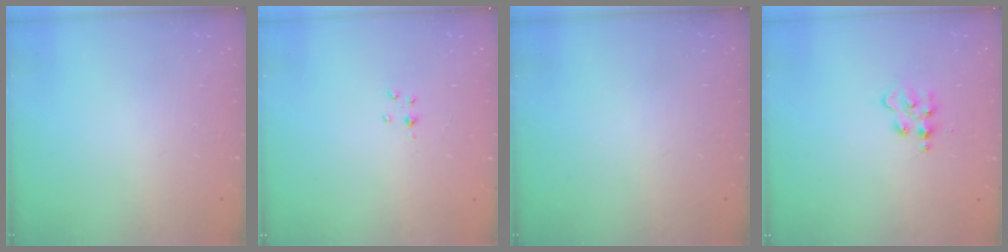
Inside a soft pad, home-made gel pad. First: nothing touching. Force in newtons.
{"total": 2.8, "press": 2.8, "slide": 0.4}
{"total": 0.0}
{"total": 2.2, "press": 2.1, "slide": 0.3}